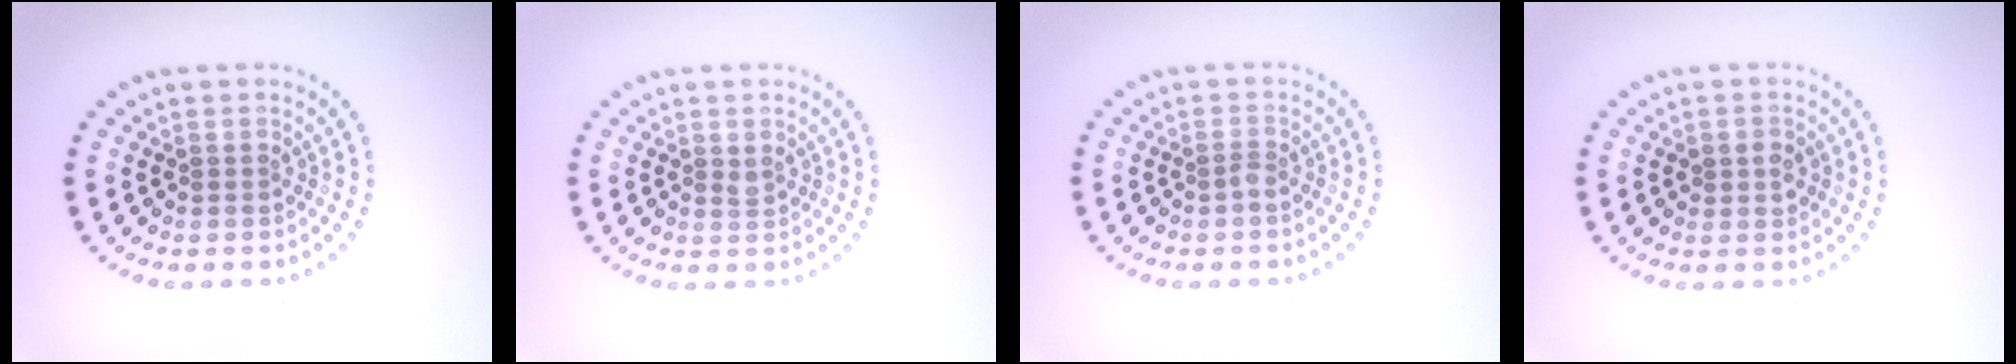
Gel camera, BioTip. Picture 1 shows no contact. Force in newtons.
{"total": 0.6, "press": 0.6, "slide": 0.3}
{"total": 0.8, "press": 0.5, "slide": 0.6}
{"total": 1.6, "press": 1.6, "slide": 0.4}